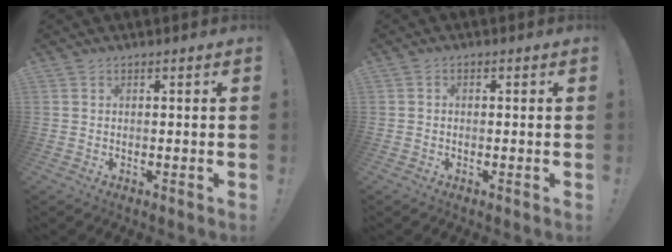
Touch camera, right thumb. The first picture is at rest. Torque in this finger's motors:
{"motor_torque": [-0.24, -0.04, -0.27, 0.18, 0.13]}